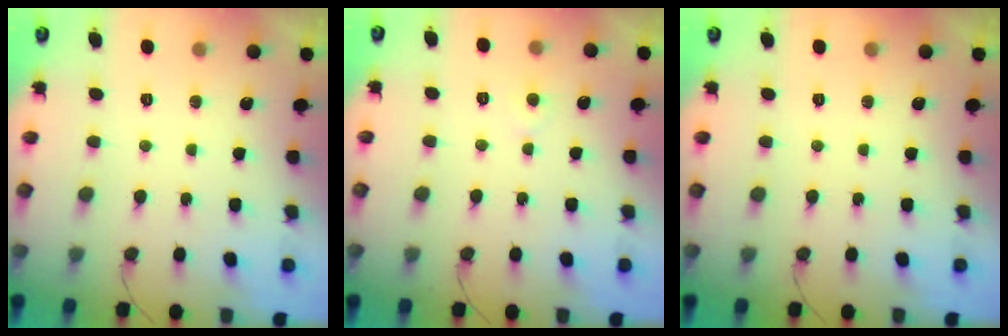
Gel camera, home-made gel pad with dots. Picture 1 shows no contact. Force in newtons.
{"total": 2.7, "press": 2.7, "slide": 0.2}
{"total": 0.0}